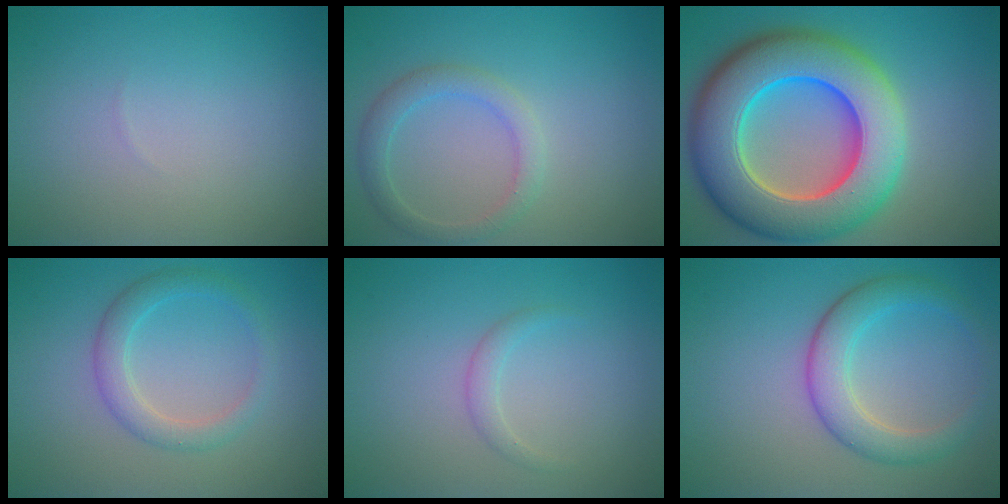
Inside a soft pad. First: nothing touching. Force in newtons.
{"total": 2.5, "press": 2.5, "slide": 0.2}
{"total": 13.6, "press": 13.6, "slide": 0.7}
{"total": 2.7, "press": 2.7, "slide": 0.1}
{"total": 1.2, "press": 1.1, "slide": 0.1}
{"total": 4.3, "press": 4.3, "slide": 0.1}